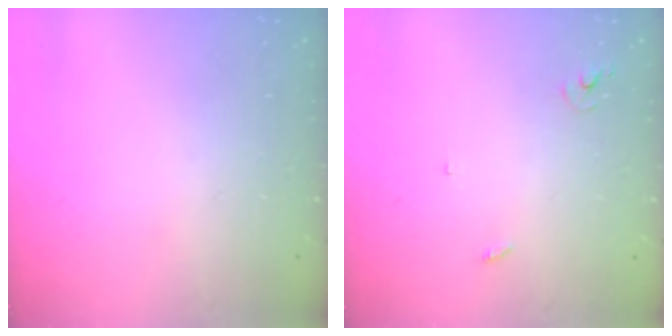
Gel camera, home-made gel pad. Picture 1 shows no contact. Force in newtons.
{"total": 2.5, "press": 2.5, "slide": 0.2}